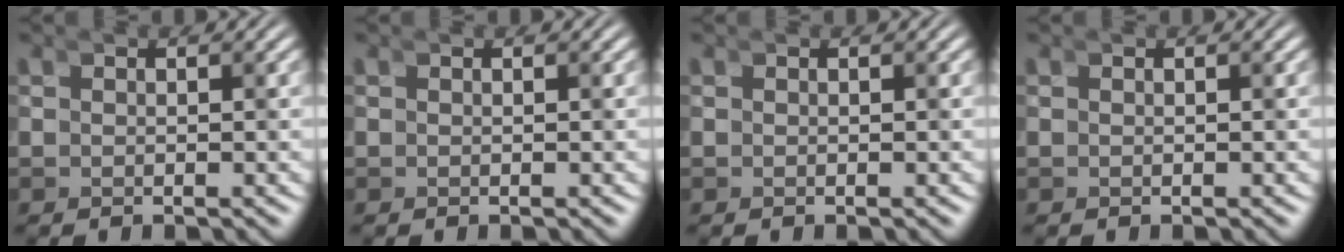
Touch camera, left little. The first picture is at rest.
{"total": 0.0}
{"total": 0.0}
{"total": 0.0}